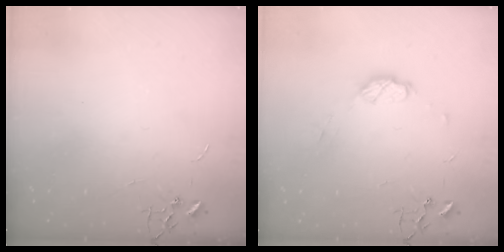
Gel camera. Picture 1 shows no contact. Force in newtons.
{"total": 6.8, "press": 6.7, "slide": 0.6}